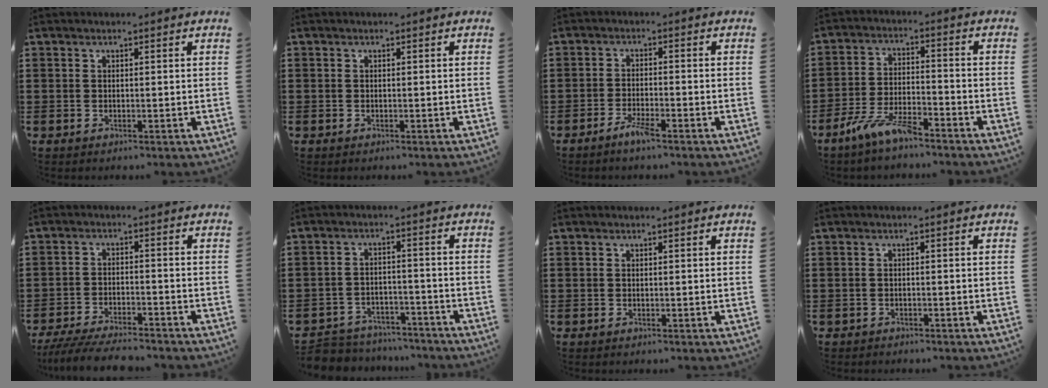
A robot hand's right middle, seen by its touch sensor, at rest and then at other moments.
{"total": 0.6, "force": [-0.3, 0.6, 0.0], "torque": [0.001, 0.005, -0.008]}
{"total": 2.9, "force": [-2.1, 0.1, 2.0], "torque": [-0.049, -0.004, -0.042]}
{"total": 7.0, "force": [-5.5, 1.3, 4.2], "torque": [-0.094, -0.008, -0.105]}
{"total": 5.6, "force": [-5.2, 0.7, 1.8], "torque": [-0.040, -0.005, -0.103]}
{"total": 4.9, "force": [-4.8, 1.0, -0.1], "torque": [-0.008, 0.011, -0.104]}
{"total": 0.0}
{"total": 1.1, "force": [-1.0, 0.4, -0.1], "torque": [0.000, 0.004, -0.023]}